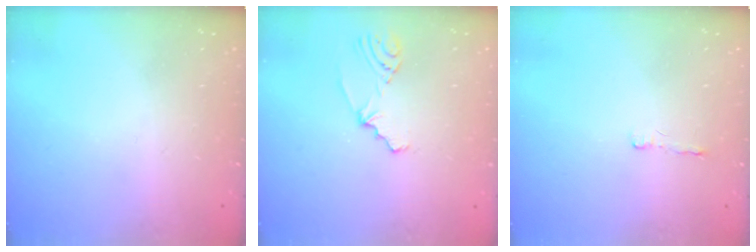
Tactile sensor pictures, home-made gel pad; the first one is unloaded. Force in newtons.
{"total": 4.0, "press": 1.9, "slide": 3.5}
{"total": 2.0, "press": 2.0, "slide": 0.5}